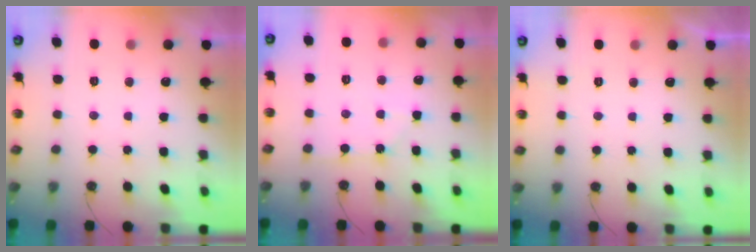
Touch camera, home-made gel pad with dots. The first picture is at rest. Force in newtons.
{"total": 6.7, "press": 6.7, "slide": 0.8}
{"total": 0.0}